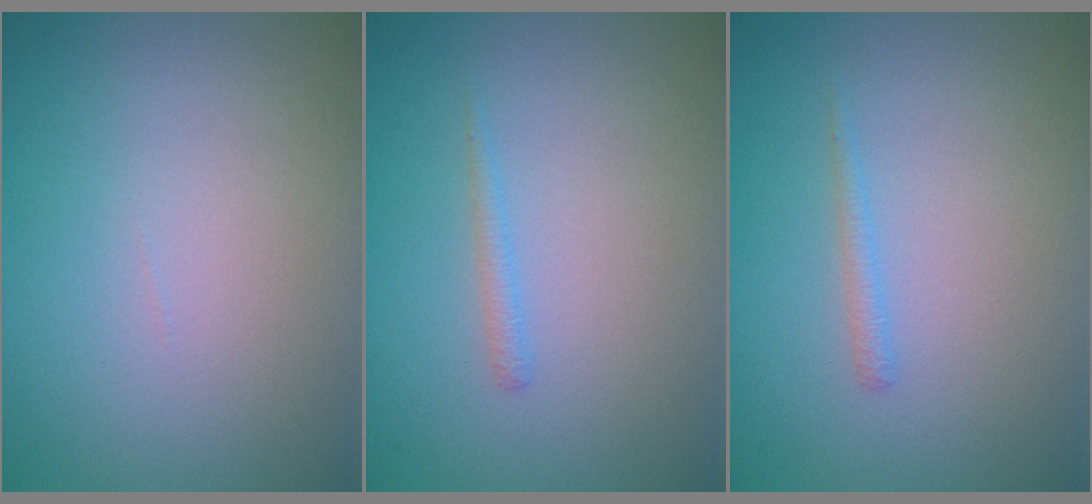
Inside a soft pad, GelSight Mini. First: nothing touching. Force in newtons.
{"total": 0.8, "press": 0.8, "slide": 0.1}
{"total": 0.8, "press": 0.8, "slide": 0.1}